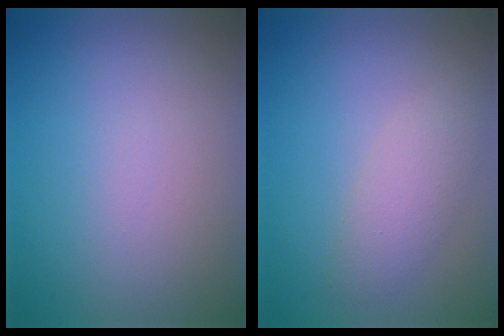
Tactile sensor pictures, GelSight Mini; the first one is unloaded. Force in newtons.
{"total": 2.5, "press": 2.5, "slide": 0.1}